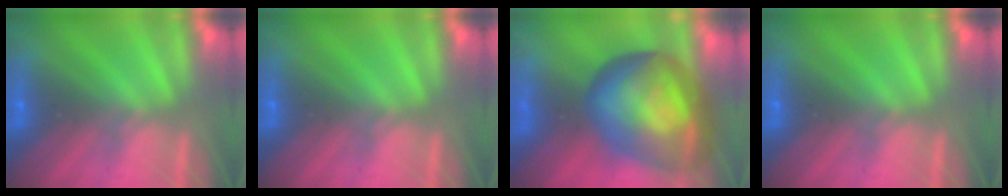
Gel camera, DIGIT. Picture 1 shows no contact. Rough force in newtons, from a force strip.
{"total": 0.0}
{"total": 9.6}
{"total": 0.0}